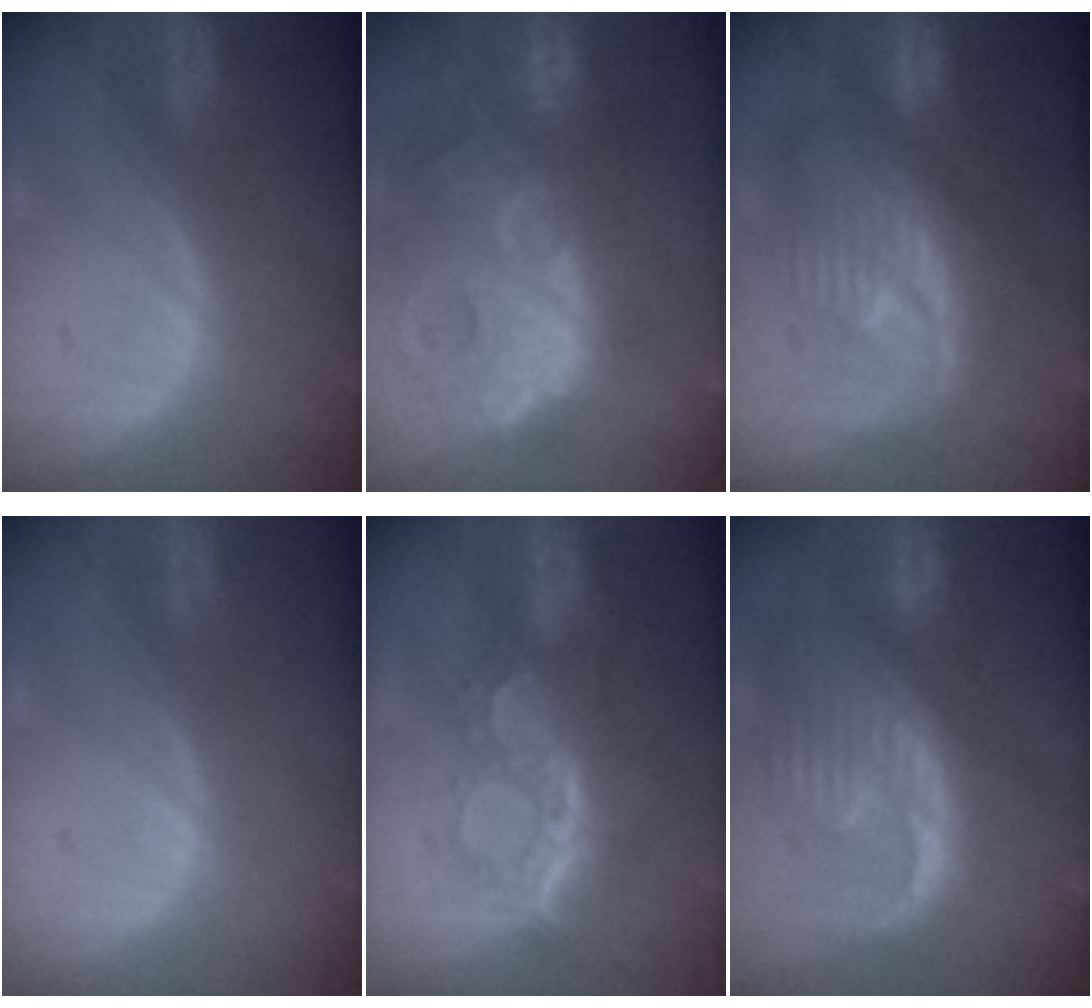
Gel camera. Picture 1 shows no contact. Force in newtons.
{"total": 14.8, "press": 12.7, "slide": 7.6}
{"total": 12.1, "press": 12.0, "slide": 1.4}
{"total": 0.0}
{"total": 9.5, "press": 8.0, "slide": 5.1}
{"total": 13.0, "press": 11.2, "slide": 6.6}